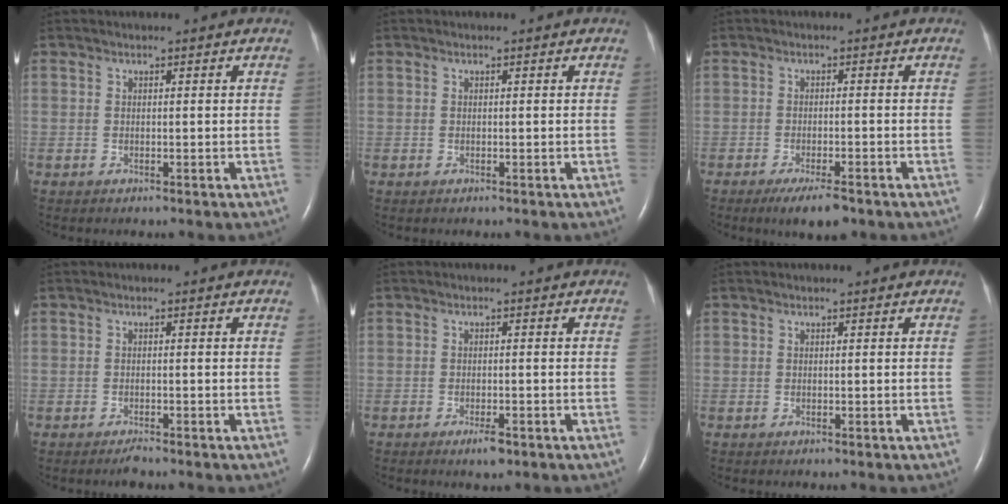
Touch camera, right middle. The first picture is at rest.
{"total": 0.0}
{"total": 4.8, "force": [-3.4, 0.9, 3.3], "torque": [-0.058, -0.010, -0.051]}
{"total": 1.2, "force": [-1.0, 0.0, 0.5], "torque": [-0.014, -0.003, -0.017]}
{"total": 1.9, "force": [-1.3, 0.5, 1.4], "torque": [-0.028, -0.003, -0.018]}
{"total": 0.0}